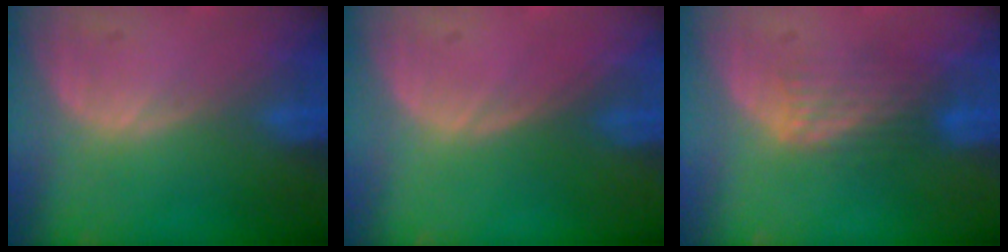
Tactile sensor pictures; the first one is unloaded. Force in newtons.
{"total": 0.0}
{"total": 4.4, "press": 3.7, "slide": 2.4}